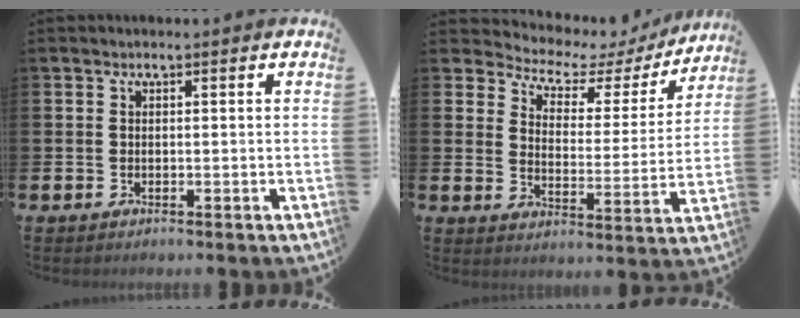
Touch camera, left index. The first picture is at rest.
{"total": 5.1, "force": [4.3, 2.5, 1.1], "torque": [-0.049, -0.033, 0.065]}